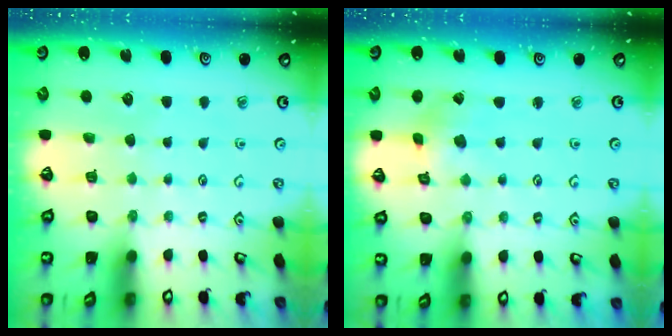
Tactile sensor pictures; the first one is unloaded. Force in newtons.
{"total": 1.4, "press": 1.4, "slide": 0.2}